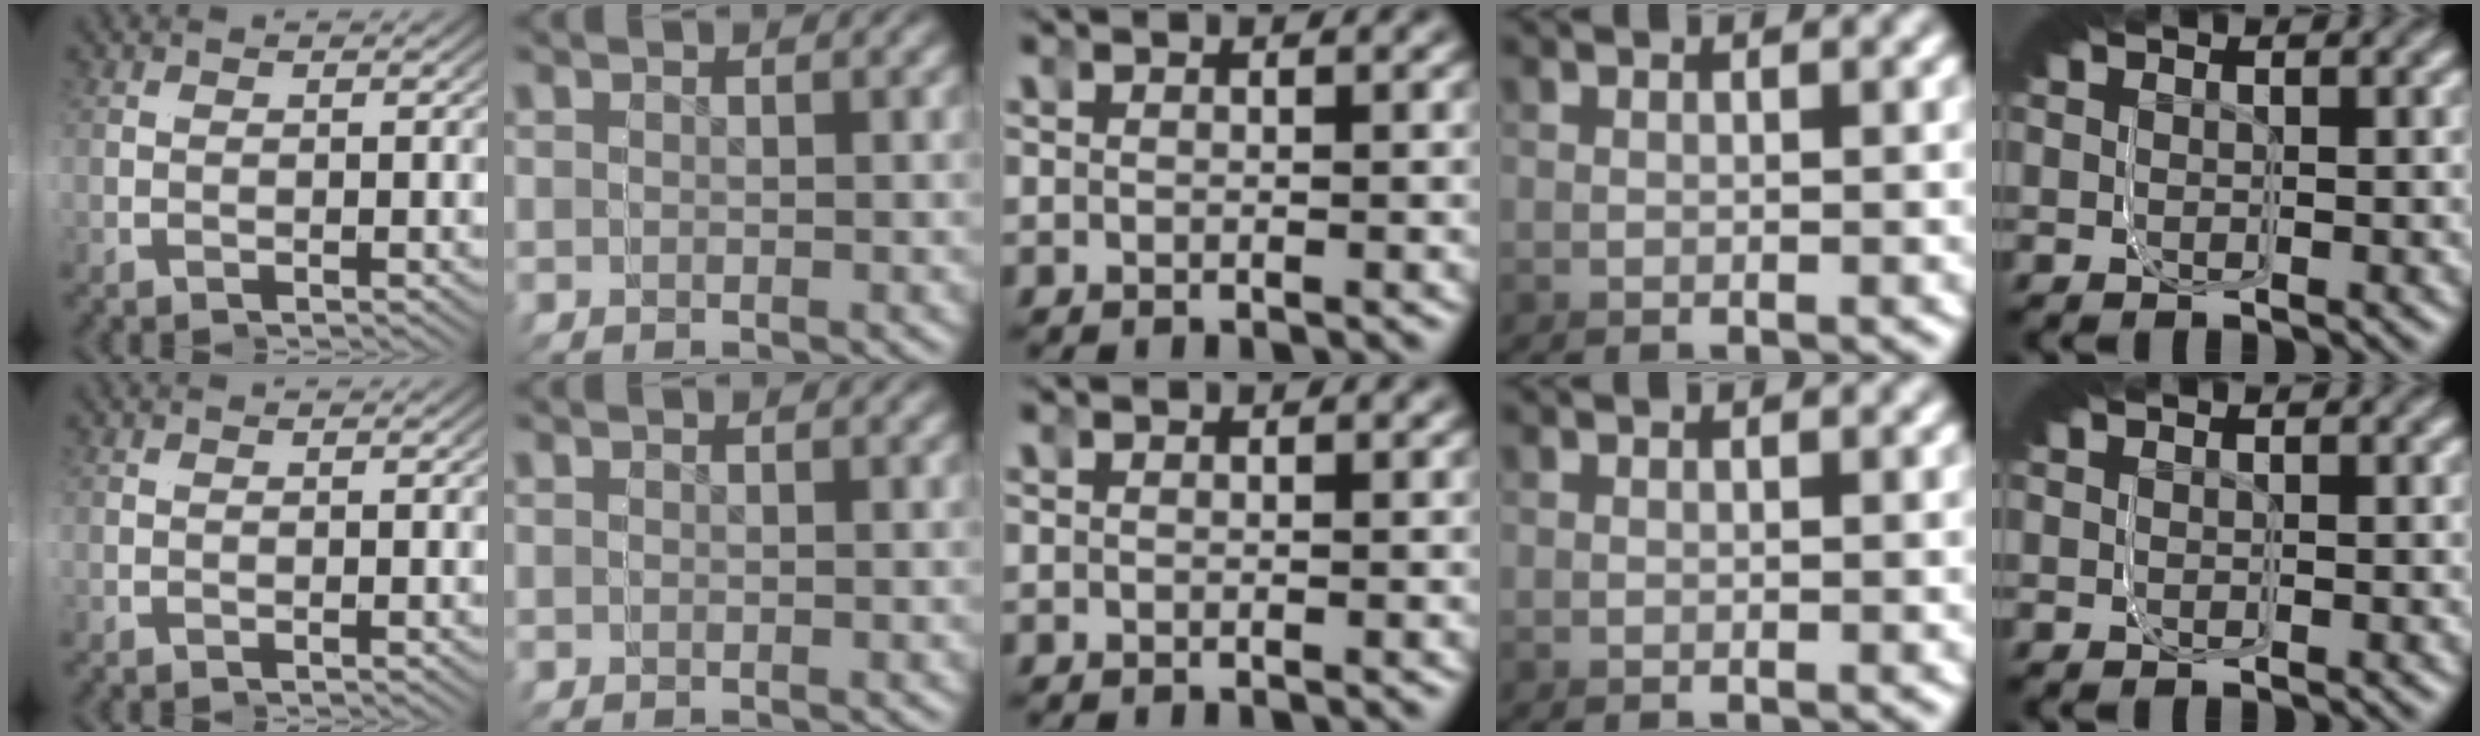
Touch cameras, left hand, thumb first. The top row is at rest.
{}